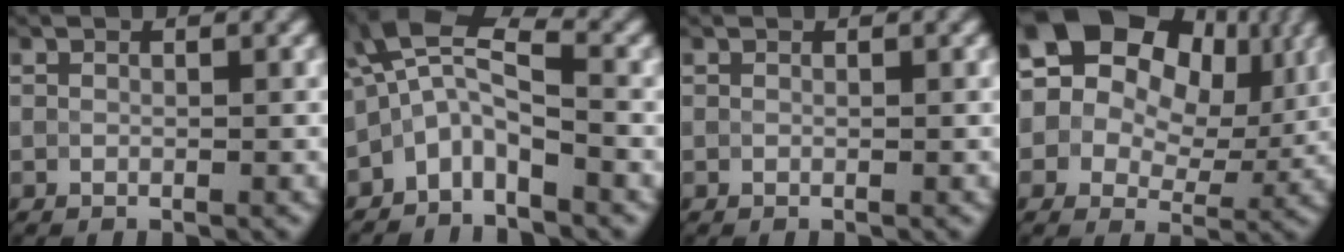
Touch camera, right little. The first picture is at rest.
{"total": 4.7, "force": [-2.5, 1.8, 3.6], "torque": [-0.063, 0.015, -0.055]}
{"total": 0.0}
{"total": 17.3, "force": [6.7, 12.6, 9.9], "torque": [-0.196, 0.063, 0.099]}